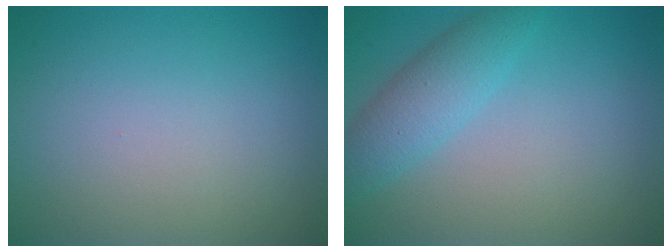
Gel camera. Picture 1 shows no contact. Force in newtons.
{"total": 3.5, "press": 3.5, "slide": 0.2}